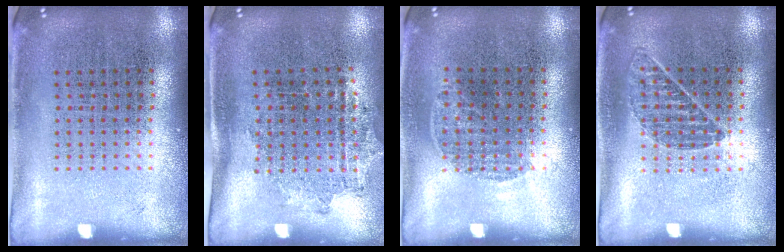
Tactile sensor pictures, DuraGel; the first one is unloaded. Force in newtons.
{"total": 1.3, "press": 1.0, "slide": 0.9}
{"total": 0.5, "press": 0.2, "slide": 0.5}
{"total": 0.8, "press": 0.8, "slide": 0.2}